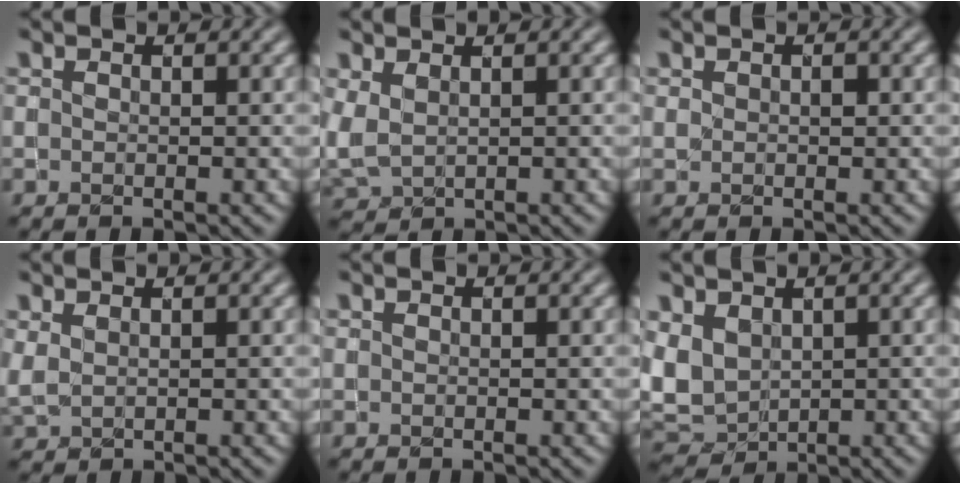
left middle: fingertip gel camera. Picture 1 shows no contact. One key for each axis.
{"total": 2.1, "fx": 0.9, "fy": 1.2, "fz": 1.4, "tx": -0.041, "ty": 0.005, "tz": 0.028}
{"total": 0.5, "fx": -0.1, "fy": 0.3, "fz": 0.4, "tx": -0.009, "ty": -0.001, "tz": 0.002}
{"total": 1.0, "fx": 0.7, "fy": 0.4, "fz": 0.6, "tx": -0.015, "ty": -0.001, "tz": 0.021}
{"total": 0.0}
{"total": 3.8, "fx": 0.5, "fy": 2.9, "fz": 2.4, "tx": -0.060, "ty": -0.003, "tz": 0.011}